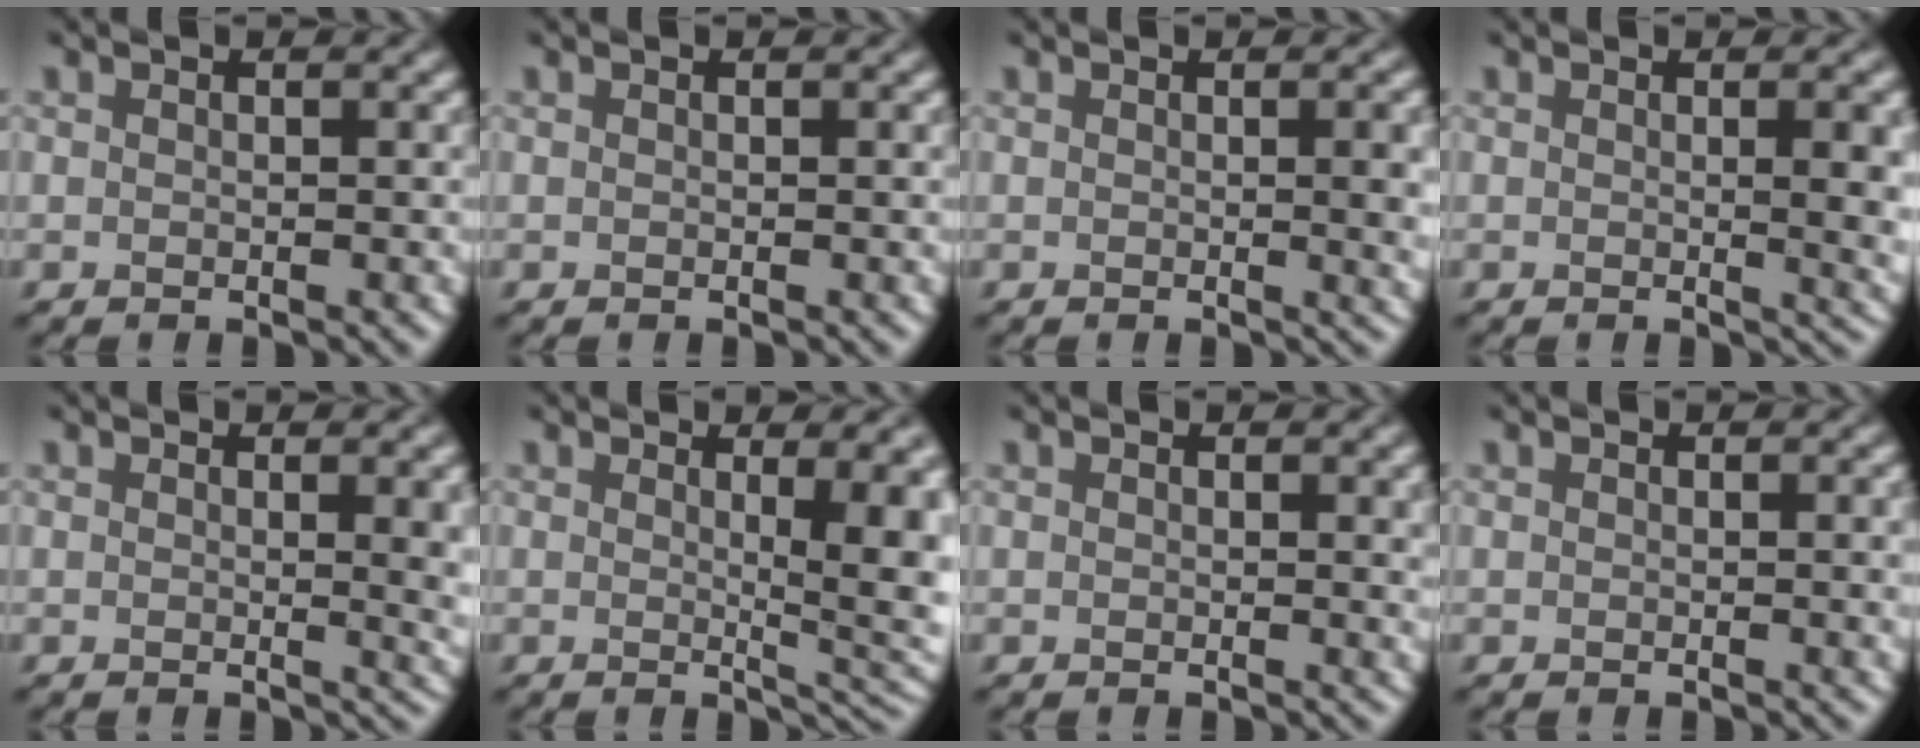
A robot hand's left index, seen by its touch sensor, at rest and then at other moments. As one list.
[{"total": 0.0}, {"total": 3.2, "force": [0.2, 0.9, 3.1], "torque": [-0.030, 0.002, 0.000]}, {"total": 4.6, "force": [0.3, 1.4, 4.4], "torque": [-0.045, -0.002, 0.006]}, {"total": 3.9, "force": [0.6, 1.3, 3.6], "torque": [-0.033, 0.000, 0.008]}, {"total": 6.9, "force": [1.1, 2.2, 6.5], "torque": [-0.059, -0.007, 0.020]}, {"total": 1.2, "force": [0.4, 0.2, 1.1], "torque": [-0.009, -0.001, 0.006]}, {"total": 1.2, "force": [0.1, 0.3, 1.2], "torque": [-0.010, 0.002, 0.000]}]